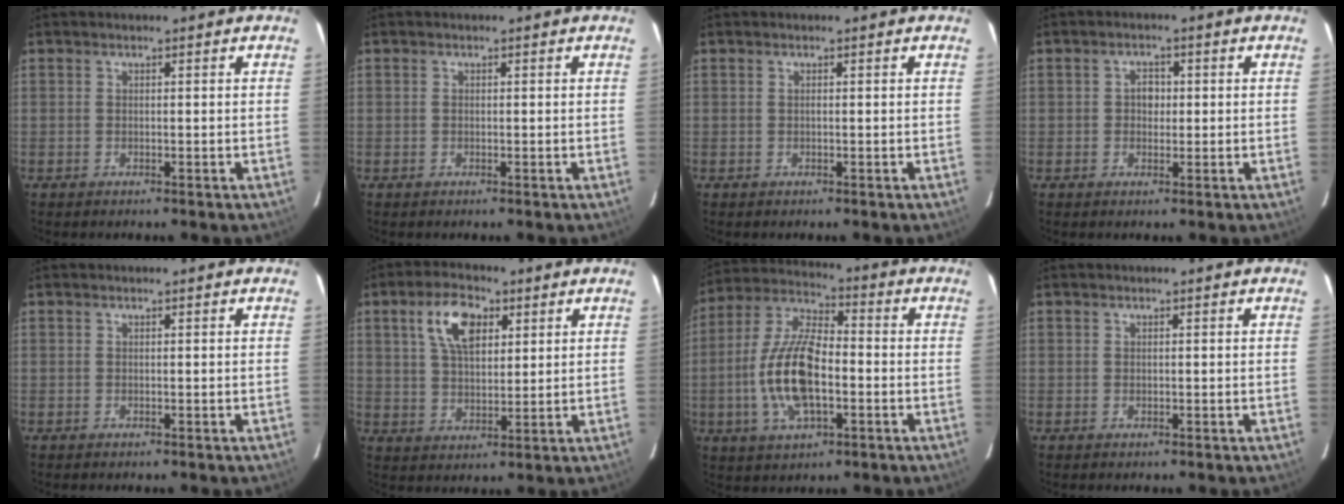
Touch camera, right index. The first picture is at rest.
{"total": 0.0}
{"total": 0.0}
{"total": 2.4, "force": [0.1, 2.1, 1.2], "torque": [-0.018, 0.009, 0.000]}
{"total": 0.0}
{"total": 9.3, "force": [4.0, 4.8, 6.9], "torque": [-0.126, 0.022, 0.075]}
{"total": 14.9, "force": [-3.2, 6.4, 13.1], "torque": [-0.276, 0.003, -0.061]}
{"total": 0.0}